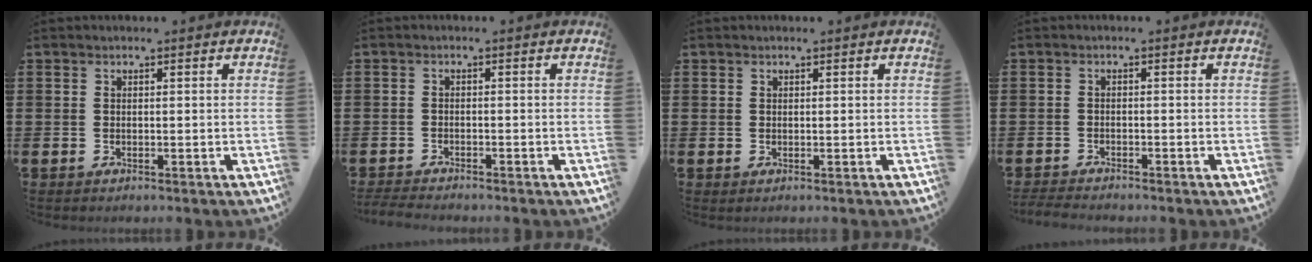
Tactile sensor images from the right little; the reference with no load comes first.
{"total": 1.6, "force": [-1.5, 0.1, 0.1], "torque": [-0.006, 0.002, -0.032]}
{"total": 0.0}
{"total": 1.5, "force": [-1.5, 0.1, 0.0], "torque": [-0.005, 0.003, -0.033]}